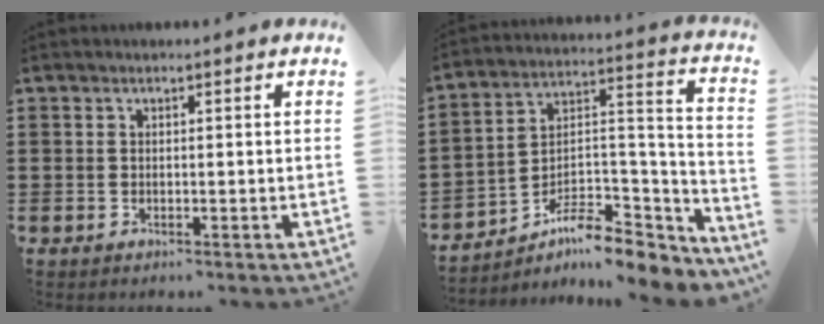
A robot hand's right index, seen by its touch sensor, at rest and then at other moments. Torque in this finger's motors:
{"motor_torque": [-0.67, 0.32, 0.19, 0.04]}